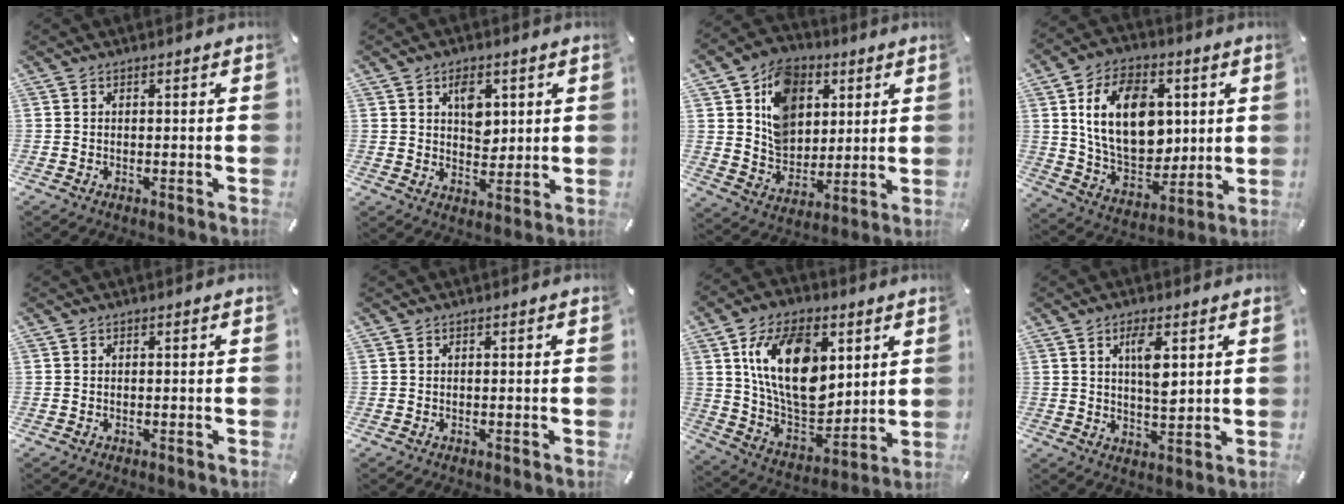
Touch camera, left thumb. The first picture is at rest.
{"total": 6.3, "force": [2.4, 4.7, 3.5], "torque": [-0.033, -0.008, 0.034]}
{"total": 13.8, "force": [4.9, 11.2, 6.2], "torque": [-0.110, -0.010, 0.099]}
{"total": 18.3, "force": [4.1, 12.8, 12.4], "torque": [-0.230, -0.010, 0.075]}
{"total": 0.0}
{"total": 0.0}
{"total": 20.4, "force": [6.6, 12.9, 14.5], "torque": [-0.279, -0.022, 0.113]}
{"total": 6.7, "force": [2.7, 2.3, 5.7], "torque": [-0.104, -0.012, 0.039]}